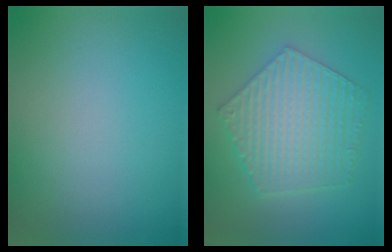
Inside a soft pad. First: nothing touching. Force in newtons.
{"total": 6.3, "press": 4.8, "slide": 4.2}